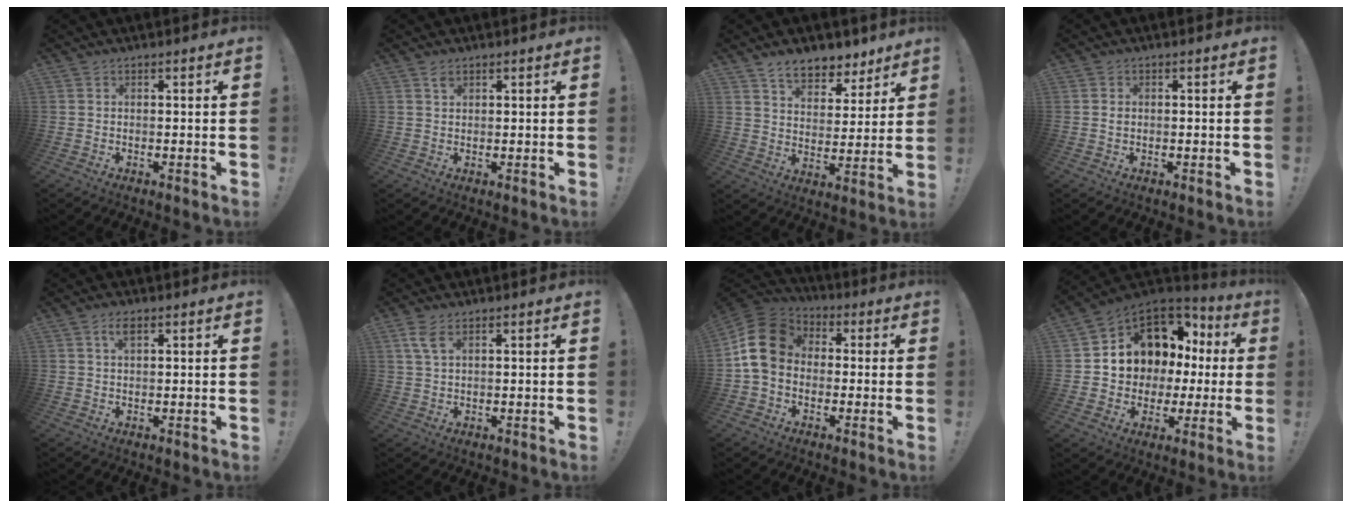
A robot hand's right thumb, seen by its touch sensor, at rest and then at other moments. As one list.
[{"total": 1.5, "force": [1.0, 0.8, 0.7], "torque": [-0.004, -0.006, 0.017]}, {"total": 9.9, "force": [7.6, 5.2, 3.6], "torque": [-0.050, -0.056, 0.143]}, {"total": 0.7, "force": [0.3, 0.6, 0.1], "torque": [0.004, 0.001, 0.003]}, {"total": 3.1, "force": [1.6, 1.3, 2.3], "torque": [-0.039, -0.001, 0.025]}, {"total": 4.1, "force": [2.1, 1.8, 3.1], "torque": [-0.060, -0.003, 0.039]}, {"total": 14.3, "force": [1.3, 11.0, 8.9], "torque": [-0.148, 0.017, 0.028]}, {"total": 10.8, "force": [4.3, 8.8, 4.4], "torque": [-0.067, -0.042, 0.094]}]